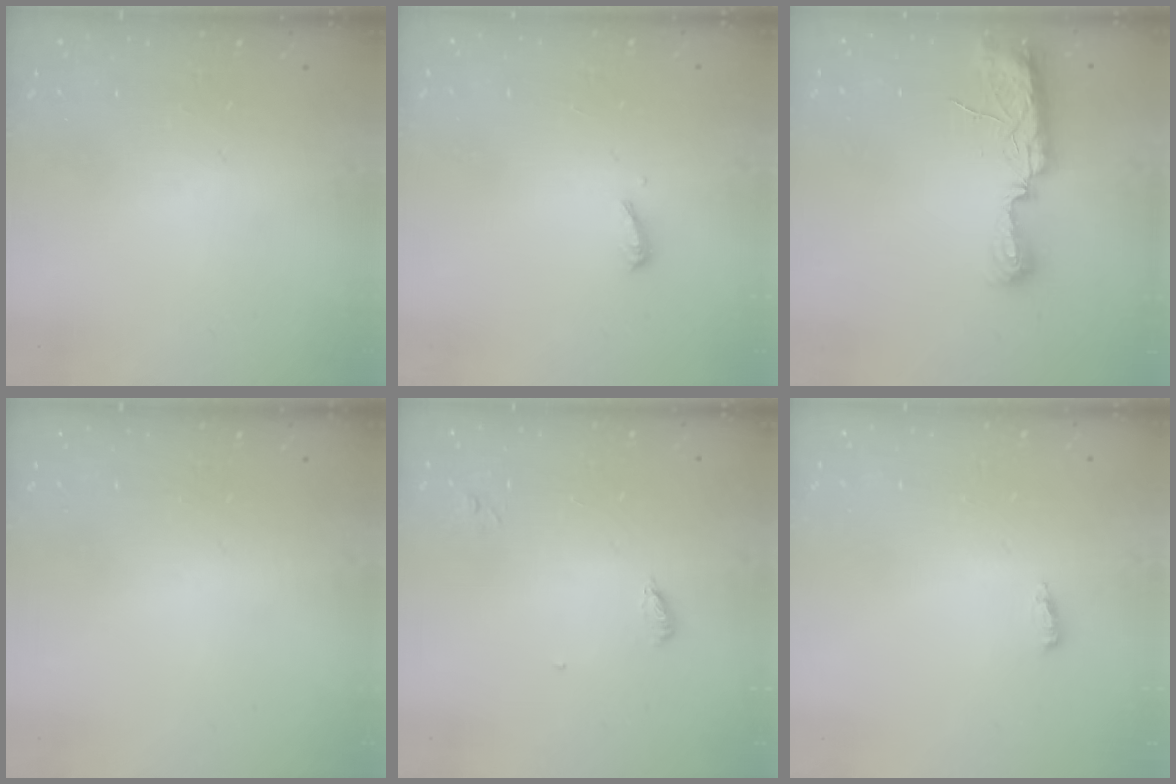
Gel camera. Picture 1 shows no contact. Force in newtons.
{"total": 7.1, "press": 7.0, "slide": 0.8}
{"total": 10.6, "press": 9.2, "slide": 5.3}
{"total": 0.0}
{"total": 4.0, "press": 4.0, "slide": 0.4}
{"total": 2.7, "press": 2.5, "slide": 1.0}